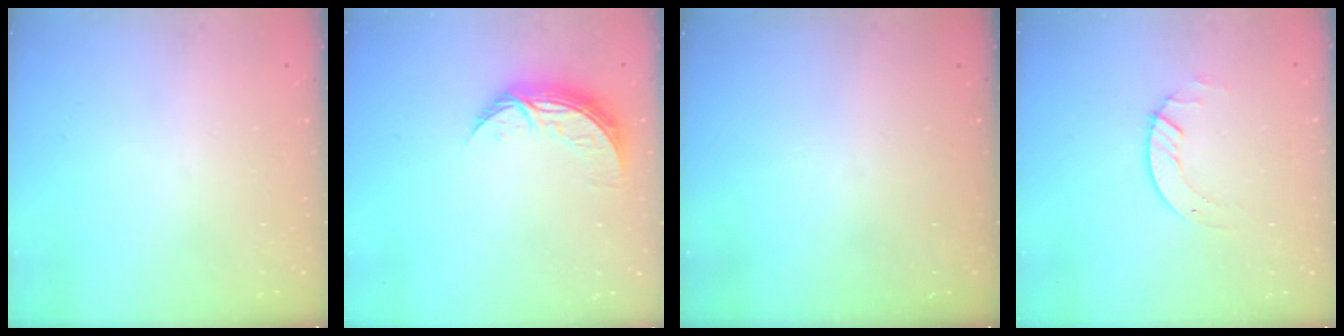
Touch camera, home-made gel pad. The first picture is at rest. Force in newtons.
{"total": 8.5, "press": 8.5, "slide": 0.3}
{"total": 0.0}
{"total": 2.6, "press": 2.6, "slide": 0.3}